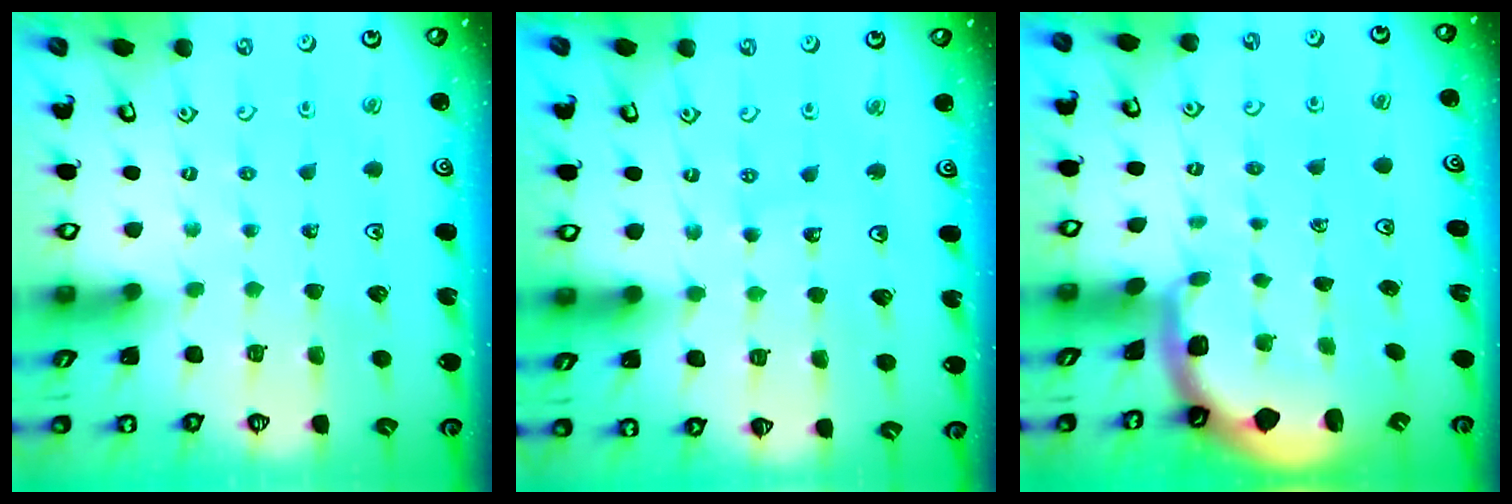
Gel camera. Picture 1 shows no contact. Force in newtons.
{"total": 5.6, "press": 5.1, "slide": 2.4}
{"total": 1.5, "press": 1.5, "slide": 0.3}